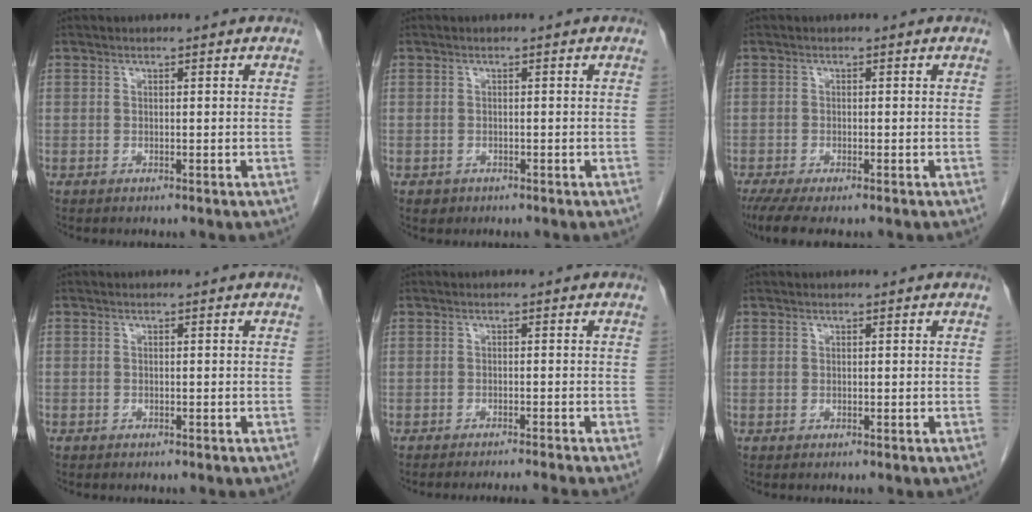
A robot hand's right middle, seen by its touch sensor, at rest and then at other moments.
{"total": 1.0, "force": [-0.5, 0.8, 0.1], "torque": [-0.005, 0.003, -0.004]}
{"total": 5.6, "force": [-4.3, 1.0, 3.5], "torque": [-0.058, -0.015, -0.071]}
{"total": 0.5, "force": [-0.4, 0.3, 0.1], "torque": [-0.007, 0.002, -0.008]}
{"total": 6.3, "force": [-5.8, -1.6, 1.8], "torque": [-0.010, -0.009, -0.080]}
{"total": 0.0}